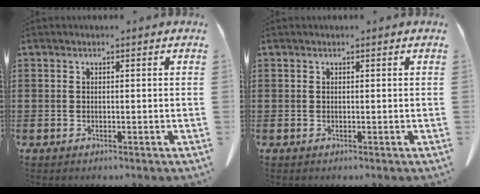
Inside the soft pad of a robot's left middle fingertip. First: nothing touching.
{"total": 0.0}